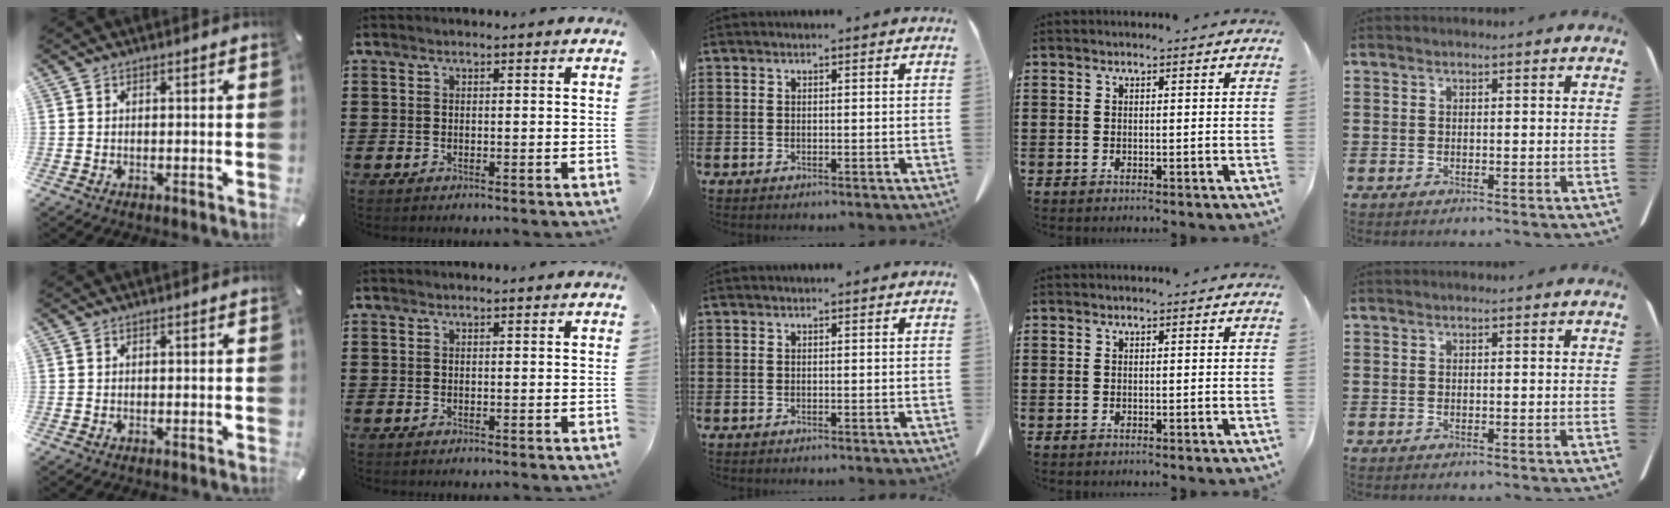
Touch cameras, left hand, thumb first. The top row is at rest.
{}